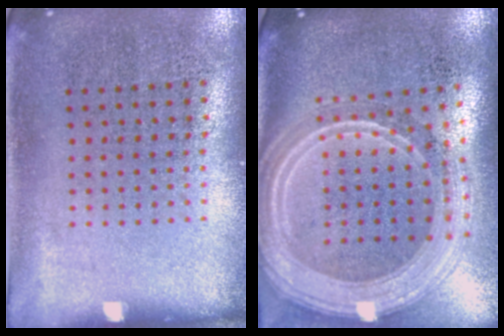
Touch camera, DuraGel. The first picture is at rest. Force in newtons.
{"total": 3.0, "press": 2.4, "slide": 1.8}